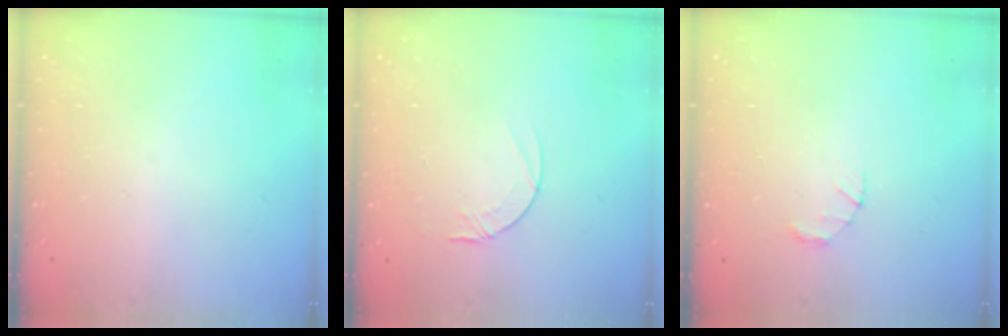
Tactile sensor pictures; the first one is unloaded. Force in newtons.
{"total": 3.9, "press": 3.9, "slide": 0.4}
{"total": 1.5, "press": 1.5, "slide": 0.3}